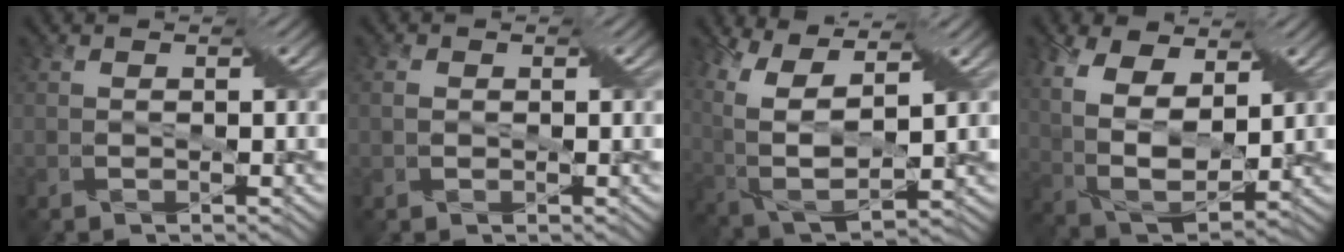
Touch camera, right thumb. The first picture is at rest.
{"total": 1.1, "force": [0.1, 0.8, 0.7], "torque": [-0.018, 0.004, 0.000]}
{"total": 12.4, "force": [4.6, 5.7, 10.0], "torque": [-0.245, 0.008, 0.090]}
{"total": 12.0, "force": [4.4, 6.6, 9.0], "torque": [-0.218, 0.006, 0.083]}